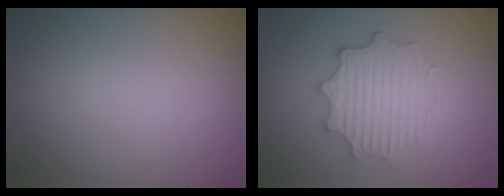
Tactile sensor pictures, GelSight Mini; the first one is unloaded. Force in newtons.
{"total": 4.7, "press": 3.7, "slide": 2.9}